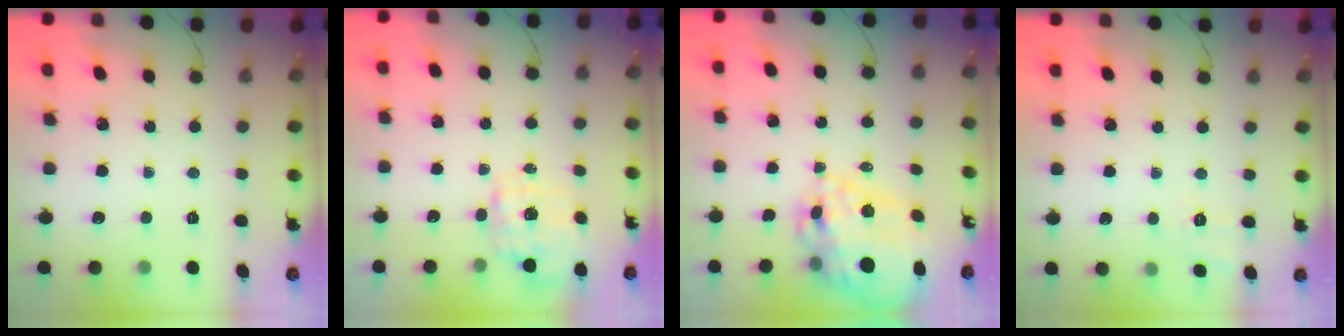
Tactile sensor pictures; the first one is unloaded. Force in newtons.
{"total": 1.7, "press": 1.6, "slide": 0.5}
{"total": 21.7, "press": 21.1, "slide": 5.0}
{"total": 2.5, "press": 1.3, "slide": 2.2}